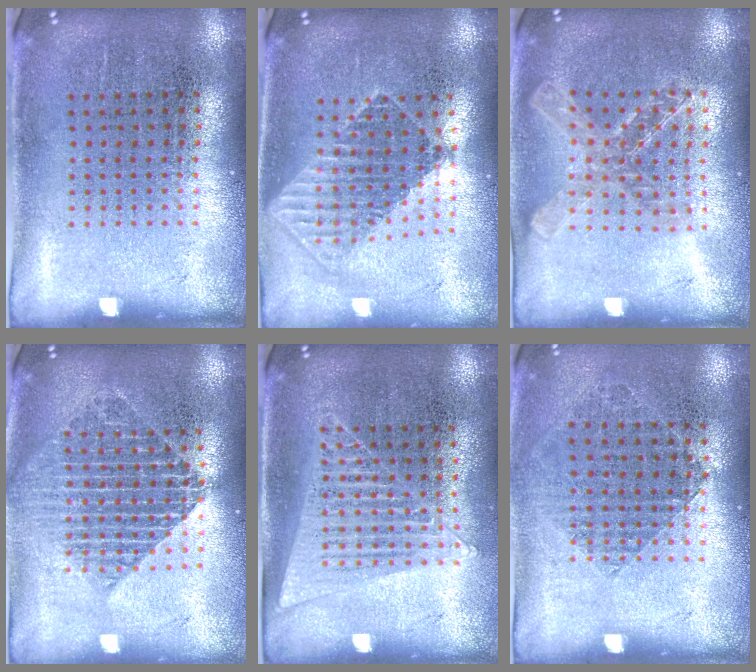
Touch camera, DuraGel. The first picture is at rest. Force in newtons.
{"total": 1.7, "press": 1.4, "slide": 1.0}
{"total": 1.5, "press": 1.3, "slide": 0.6}
{"total": 1.8, "press": 1.6, "slide": 1.0}
{"total": 1.4, "press": 1.3, "slide": 0.4}
{"total": 0.9, "press": 0.8, "slide": 0.4}